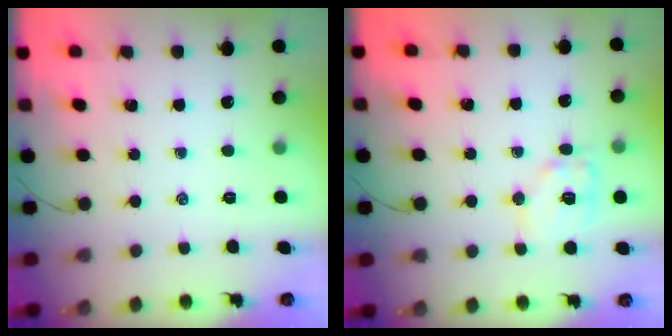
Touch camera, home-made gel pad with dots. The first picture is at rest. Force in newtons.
{"total": 10.1, "press": 10.0, "slide": 1.2}